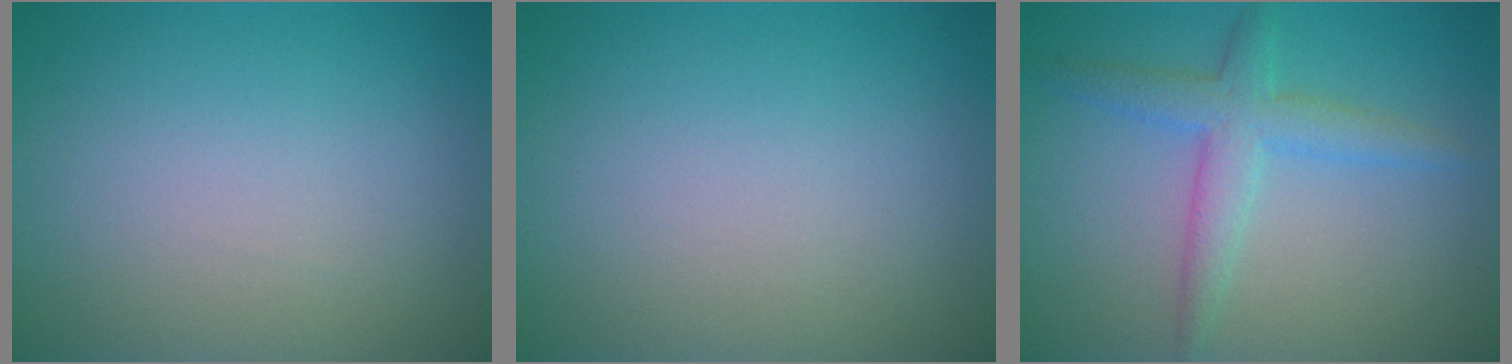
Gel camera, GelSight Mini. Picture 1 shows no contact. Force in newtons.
{"total": 0.0}
{"total": 3.5, "press": 3.5, "slide": 0.1}